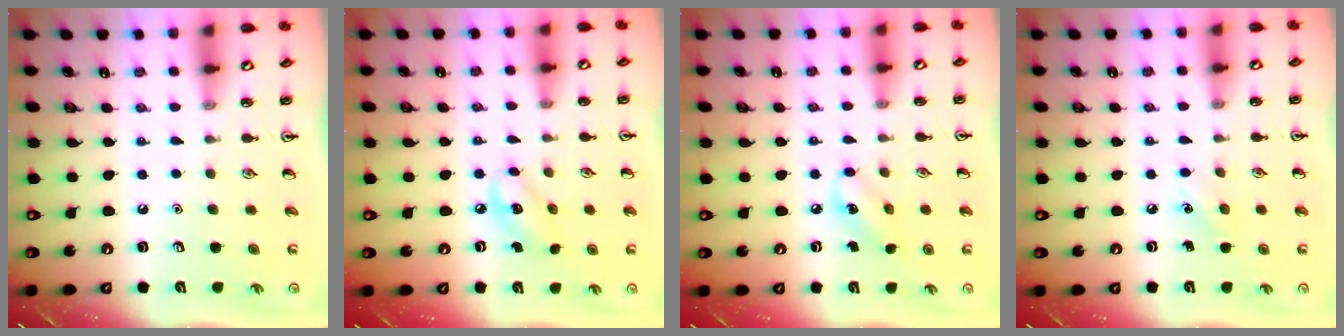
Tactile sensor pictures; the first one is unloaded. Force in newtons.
{"total": 5.4, "press": 5.3, "slide": 0.8}
{"total": 4.4, "press": 4.3, "slide": 0.9}
{"total": 4.3, "press": 4.0, "slide": 1.5}